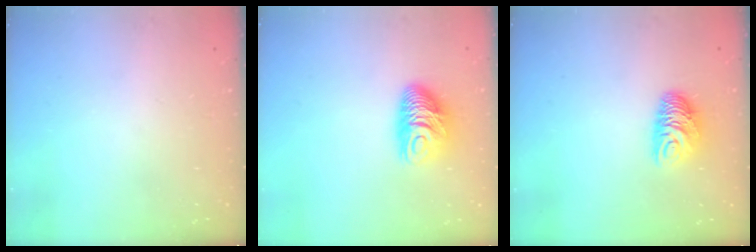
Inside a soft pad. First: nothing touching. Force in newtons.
{"total": 10.8, "press": 10.7, "slide": 1.4}
{"total": 8.6, "press": 8.6, "slide": 0.1}